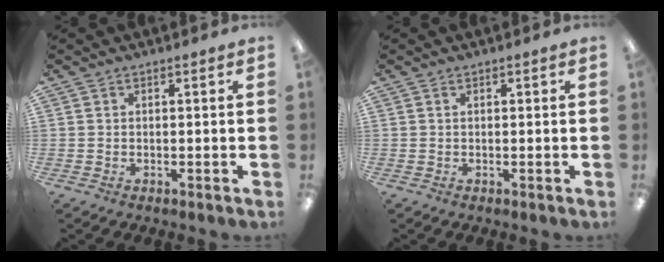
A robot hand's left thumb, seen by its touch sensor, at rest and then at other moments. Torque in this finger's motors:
{"motor_torque": [0.00, 0.00, 0.00, -0.06, 0.00]}